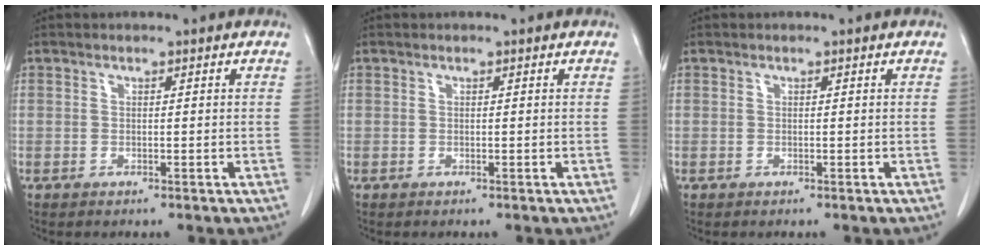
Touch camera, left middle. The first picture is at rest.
{"total": 0.0}
{"total": 0.0}